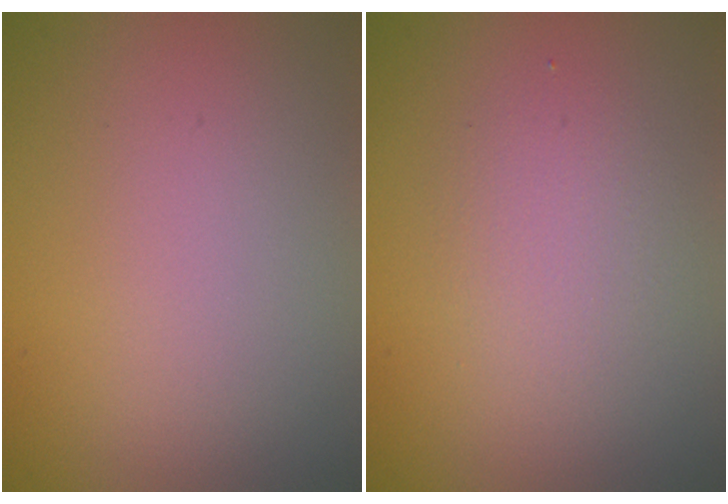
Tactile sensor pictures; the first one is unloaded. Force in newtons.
{"total": 1.9, "press": 1.9, "slide": 0.1}